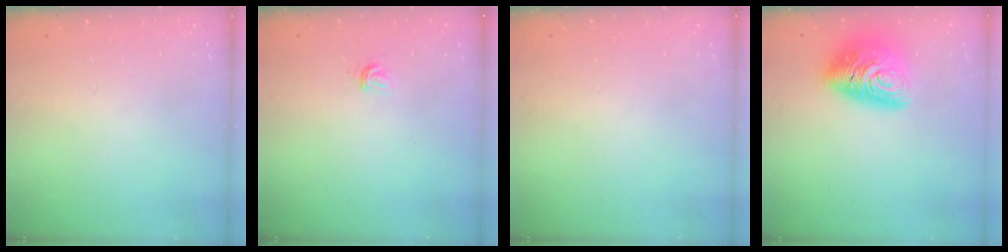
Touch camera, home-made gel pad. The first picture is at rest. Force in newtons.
{"total": 3.6, "press": 3.6, "slide": 0.3}
{"total": 0.0}
{"total": 13.6, "press": 13.6, "slide": 1.3}